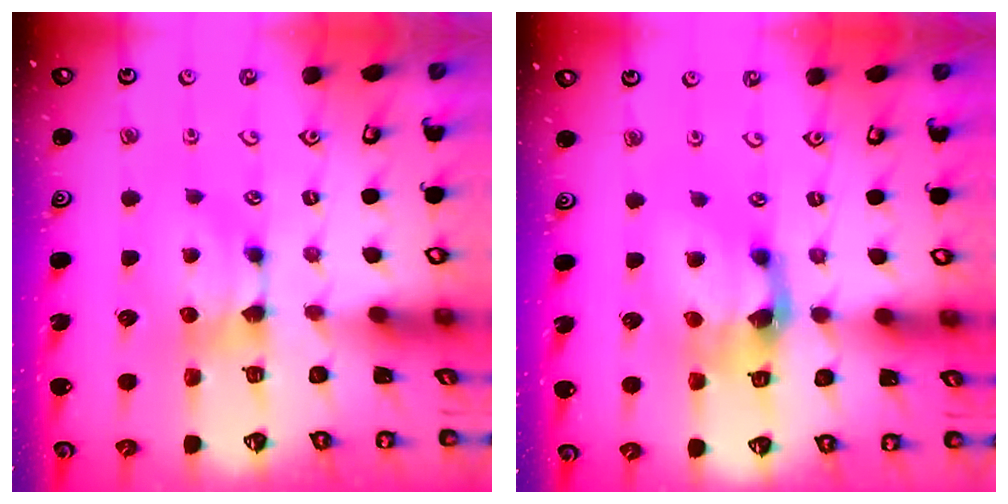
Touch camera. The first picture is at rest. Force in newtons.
{"total": 5.1, "press": 4.4, "slide": 2.4}